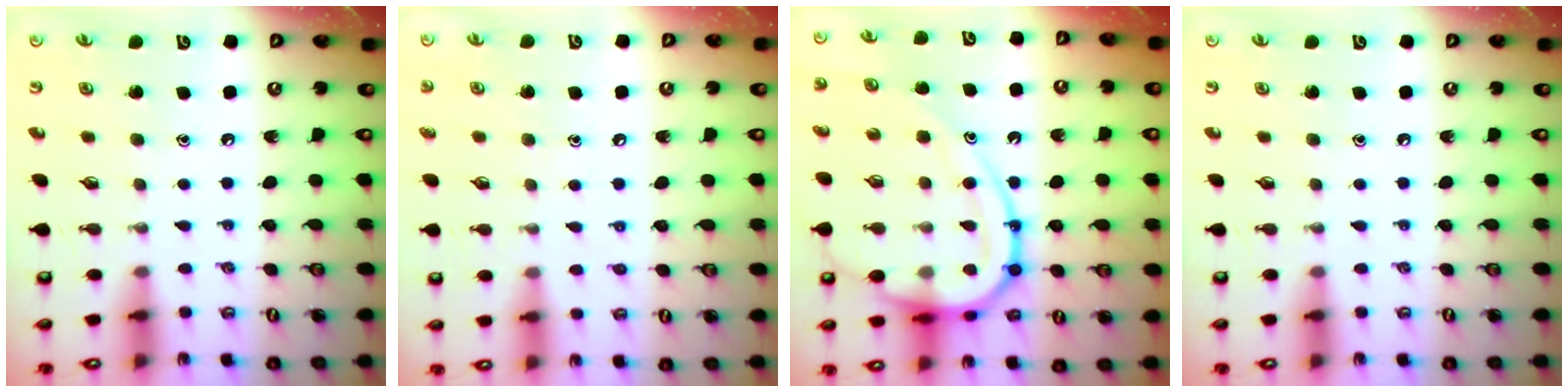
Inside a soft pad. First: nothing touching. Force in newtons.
{"total": 4.9, "press": 4.9, "slide": 0.7}
{"total": 18.6, "press": 18.5, "slide": 1.9}
{"total": 0.0}